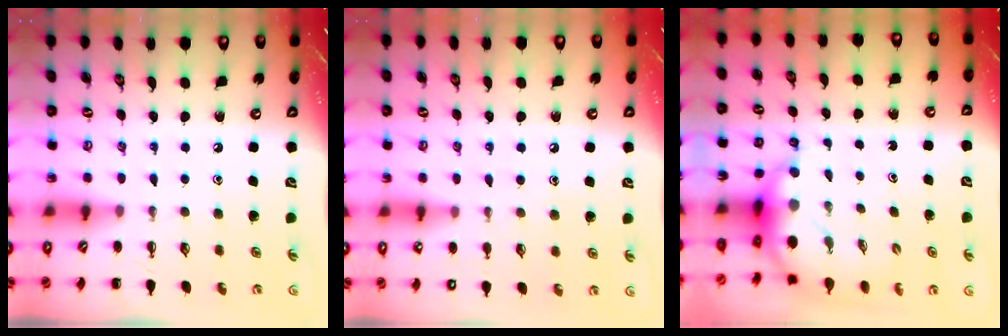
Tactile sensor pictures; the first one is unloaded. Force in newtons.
{"total": 7.7, "press": 7.5, "slide": 1.7}
{"total": 7.0, "press": 6.9, "slide": 1.3}